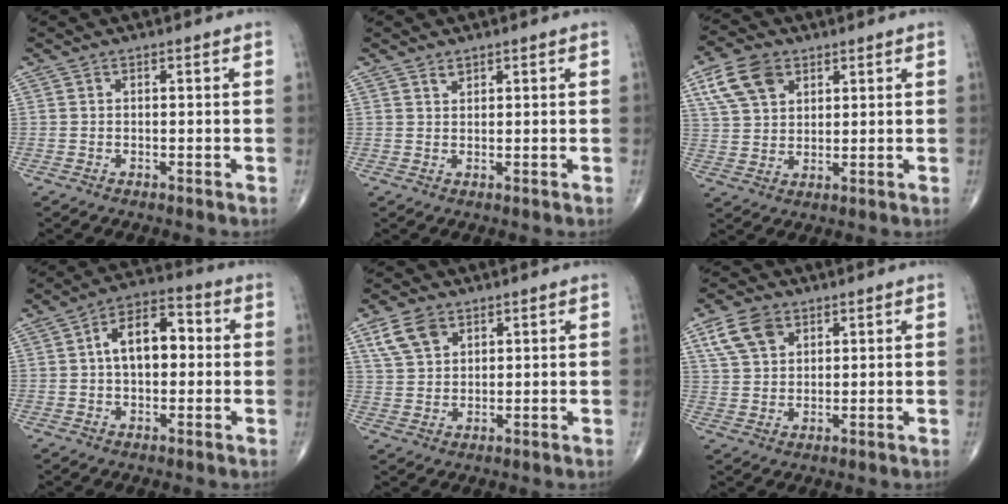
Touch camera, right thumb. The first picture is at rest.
{"total": 1.2, "force": [1.0, 0.6, 0.4], "torque": [0.000, -0.008, 0.017]}
{"total": 9.5, "force": [4.6, 6.2, 5.4], "torque": [-0.090, -0.007, 0.090]}
{"total": 10.3, "force": [1.0, 6.1, 8.3], "torque": [-0.123, 0.023, 0.007]}
{"total": 6.8, "force": [3.7, 4.3, 3.7], "torque": [-0.061, -0.010, 0.077]}
{"total": 7.9, "force": [4.0, 5.2, 4.4], "torque": [-0.071, -0.008, 0.079]}